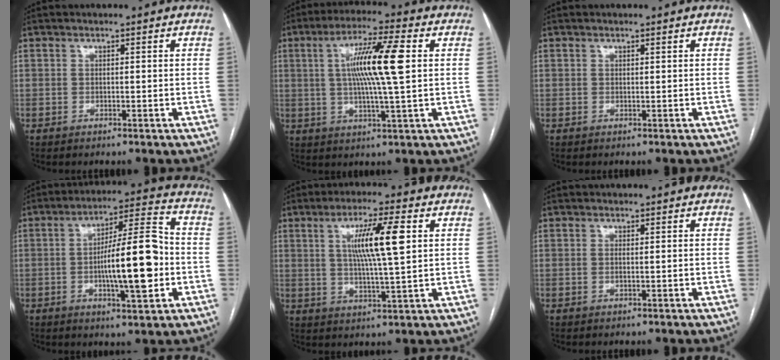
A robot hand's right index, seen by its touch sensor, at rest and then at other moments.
{"total": 11.5, "force": [1.8, 0.1, 11.4], "torque": [-0.208, 0.006, 0.030]}
{"total": 0.0}
{"total": 14.2, "force": [-2.4, 2.4, 13.7], "torque": [-0.224, 0.014, -0.036]}
{"total": 9.5, "force": [2.4, 0.1, 9.2], "torque": [-0.164, 0.002, 0.042]}
{"total": 0.8, "force": [-0.1, 0.0, 0.8], "torque": [-0.019, -0.001, 0.001]}